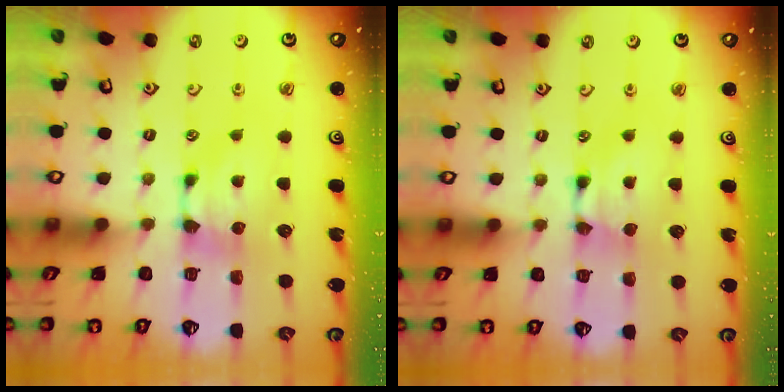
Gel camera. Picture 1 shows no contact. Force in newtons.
{"total": 1.6, "press": 1.6, "slide": 0.2}